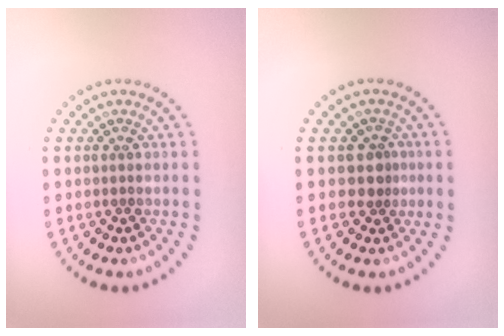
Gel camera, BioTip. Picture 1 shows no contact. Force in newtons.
{"total": 1.9, "press": 1.5, "slide": 1.2}